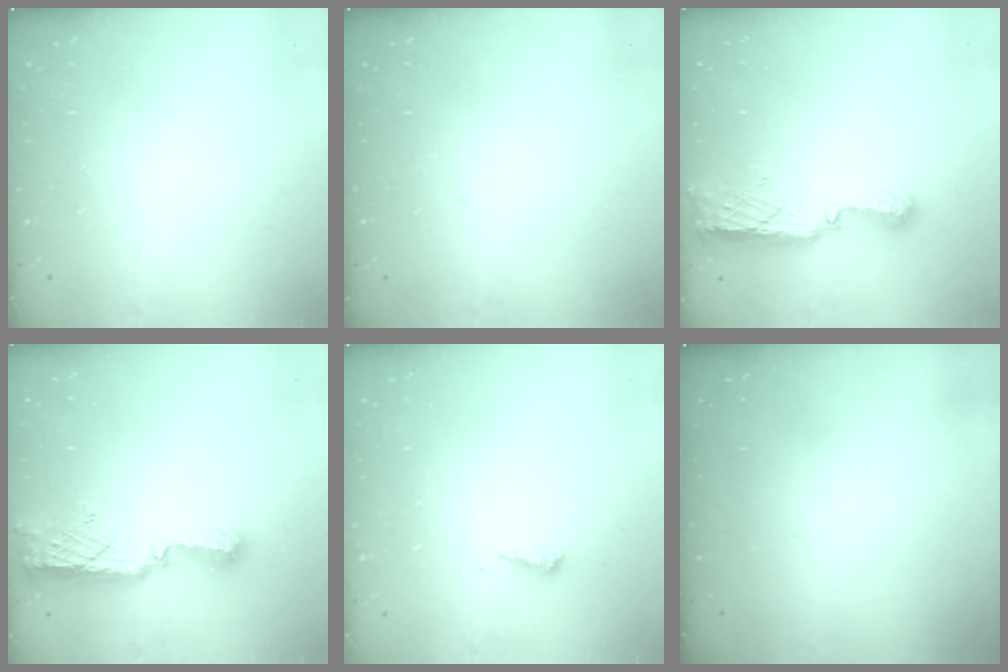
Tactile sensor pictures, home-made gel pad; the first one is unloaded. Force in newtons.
{"total": 0.0}
{"total": 8.3, "press": 8.3, "slide": 0.7}
{"total": 11.4, "press": 10.2, "slide": 4.9}
{"total": 3.2, "press": 3.1, "slide": 0.3}
{"total": 0.0}